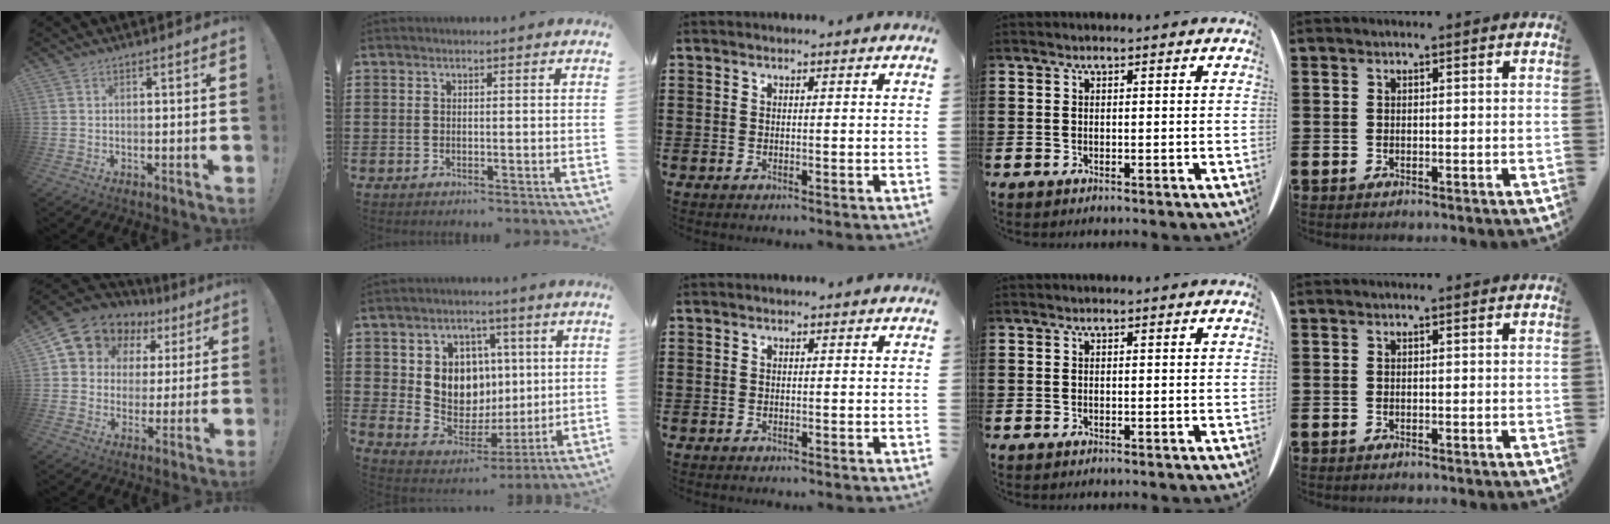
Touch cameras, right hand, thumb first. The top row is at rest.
{"thumb": {"total": 8.4, "force": [4.4, 6.9, 1.9], "torque": [-0.032, -0.042, 0.085]}, "index": {"total": 8.9, "force": [2.4, 8.0, 3.0], "torque": [-0.071, -0.019, 0.047]}, "middle": {"total": 0.6, "force": [-0.6, 0.2, 0.0], "torque": [-0.001, 0.002, -0.013]}}